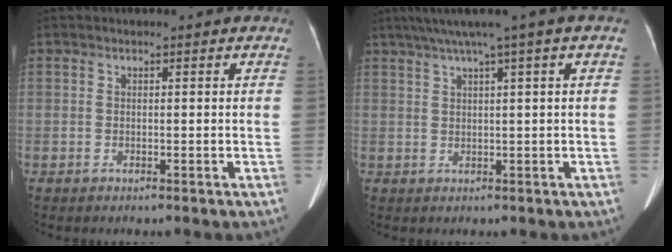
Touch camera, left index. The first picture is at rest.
{"total": 6.8, "force": [4.0, -1.1, 5.3], "torque": [-0.083, 0.032, 0.064]}